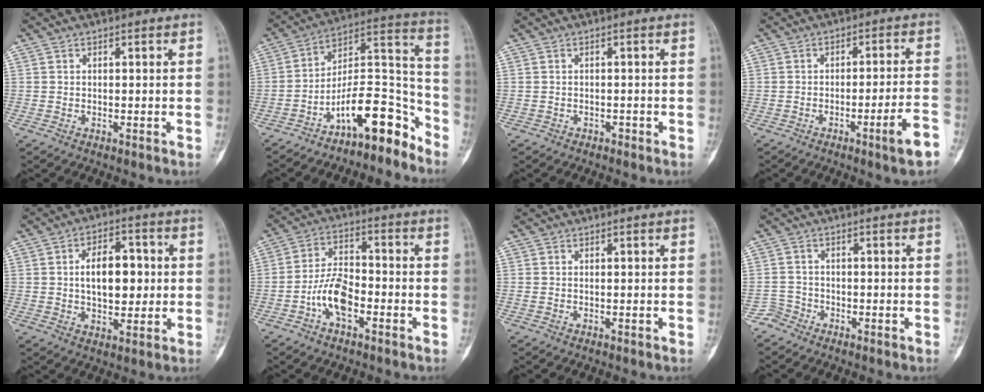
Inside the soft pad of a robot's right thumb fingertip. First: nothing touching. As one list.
[{"total": 14.4, "force": [-10.1, 5.1, 9.0], "torque": [-0.110, 0.128, -0.170]}, {"total": 0.8, "force": [-0.6, 0.6, 0.0], "torque": [-0.003, 0.006, -0.010]}, {"total": 7.1, "force": [-3.9, 0.2, 5.9], "torque": [-0.087, 0.024, -0.054]}, {"total": 11.0, "force": [0.9, 6.4, 8.9], "torque": [-0.108, 0.007, 0.016]}, {"total": 8.6, "force": [-3.4, 4.4, 6.6], "torque": [-0.119, 0.032, -0.070]}, {"total": 0.6, "force": [0.0, 0.5, 0.5], "torque": [-0.017, 0.004, 0.004]}, {"total": 2.4, "force": [-1.7, 1.6, -0.5], "torque": [0.018, 0.009, -0.037]}]